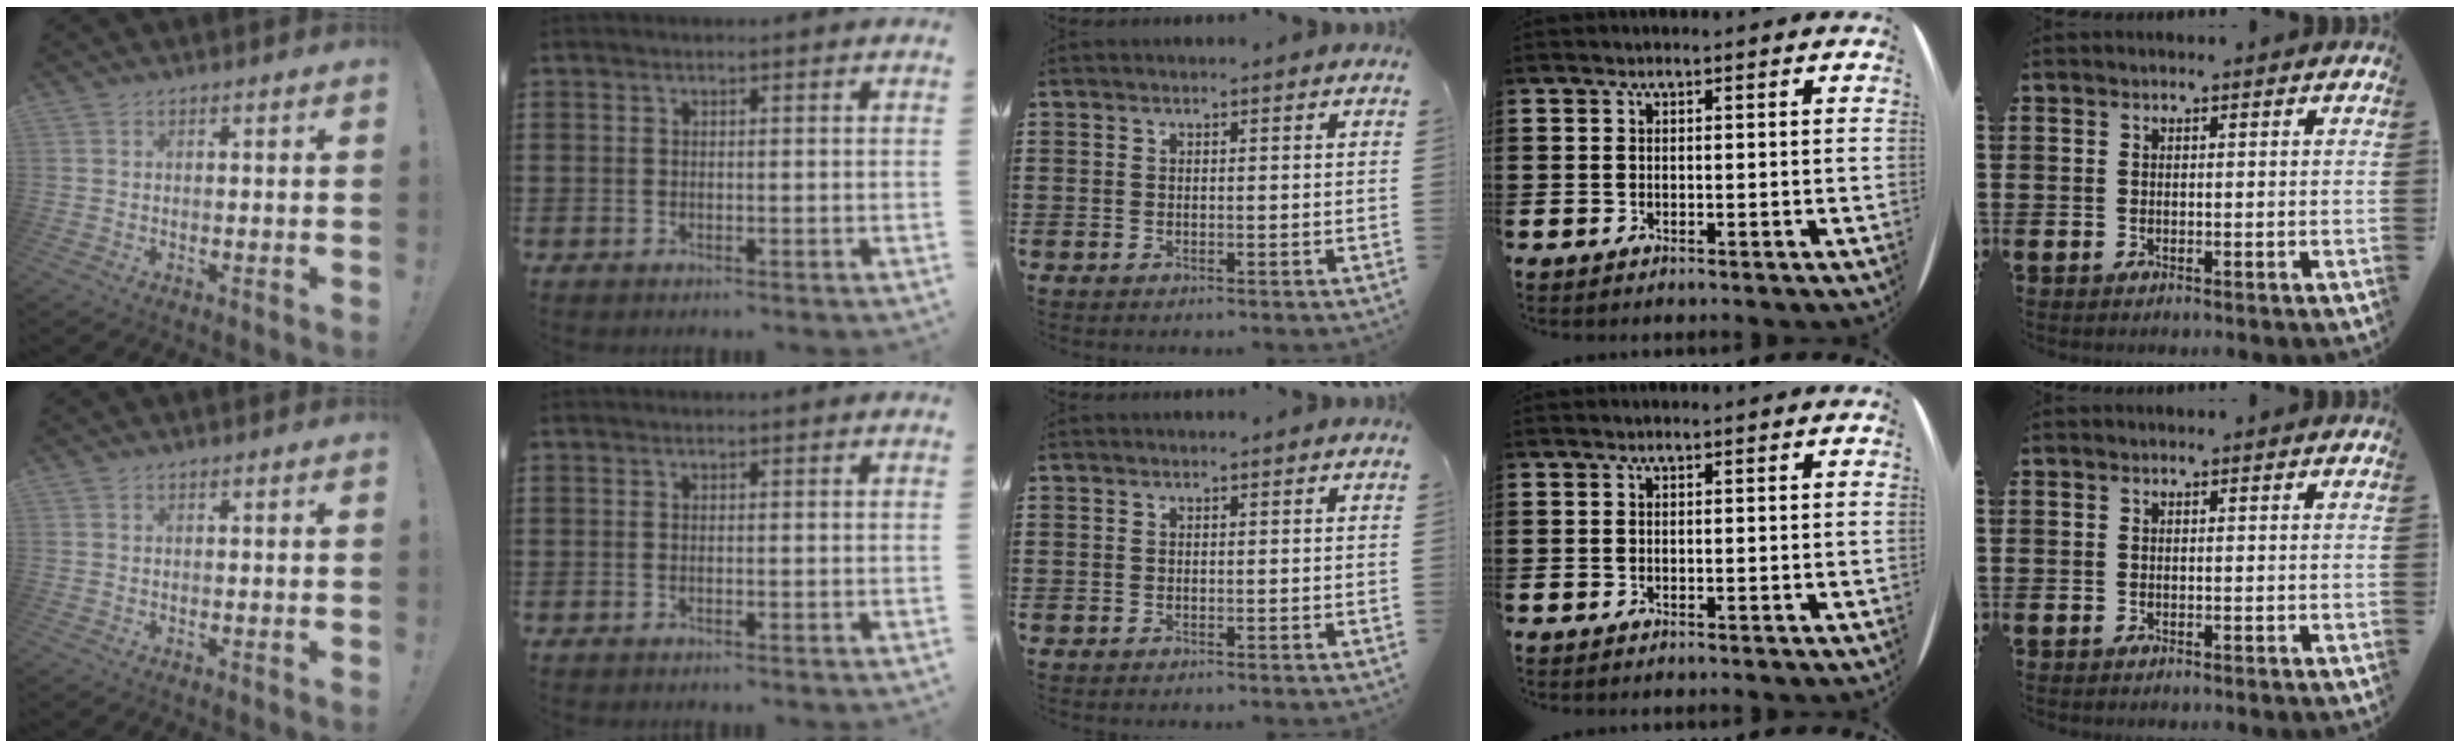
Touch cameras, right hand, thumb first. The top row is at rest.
{}